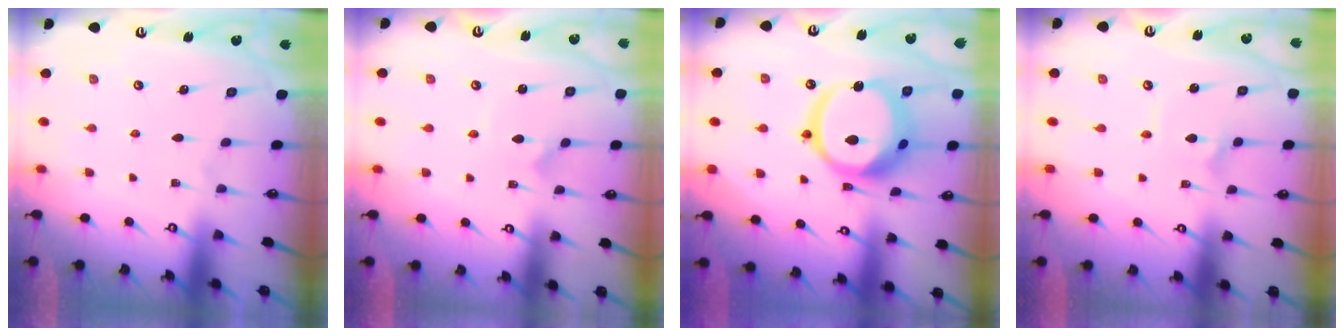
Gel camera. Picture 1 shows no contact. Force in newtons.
{"total": 2.2, "press": 2.2, "slide": 0.2}
{"total": 17.9, "press": 17.7, "slide": 2.2}
{"total": 2.5, "press": 2.5, "slide": 0.2}